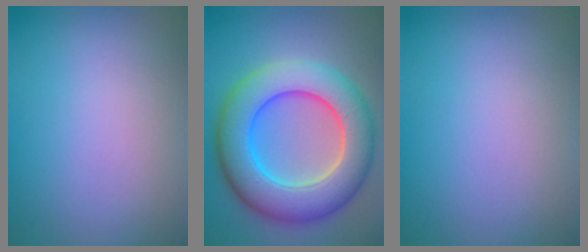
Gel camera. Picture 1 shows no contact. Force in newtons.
{"total": 10.4, "press": 10.4, "slide": 0.1}
{"total": 0.0}